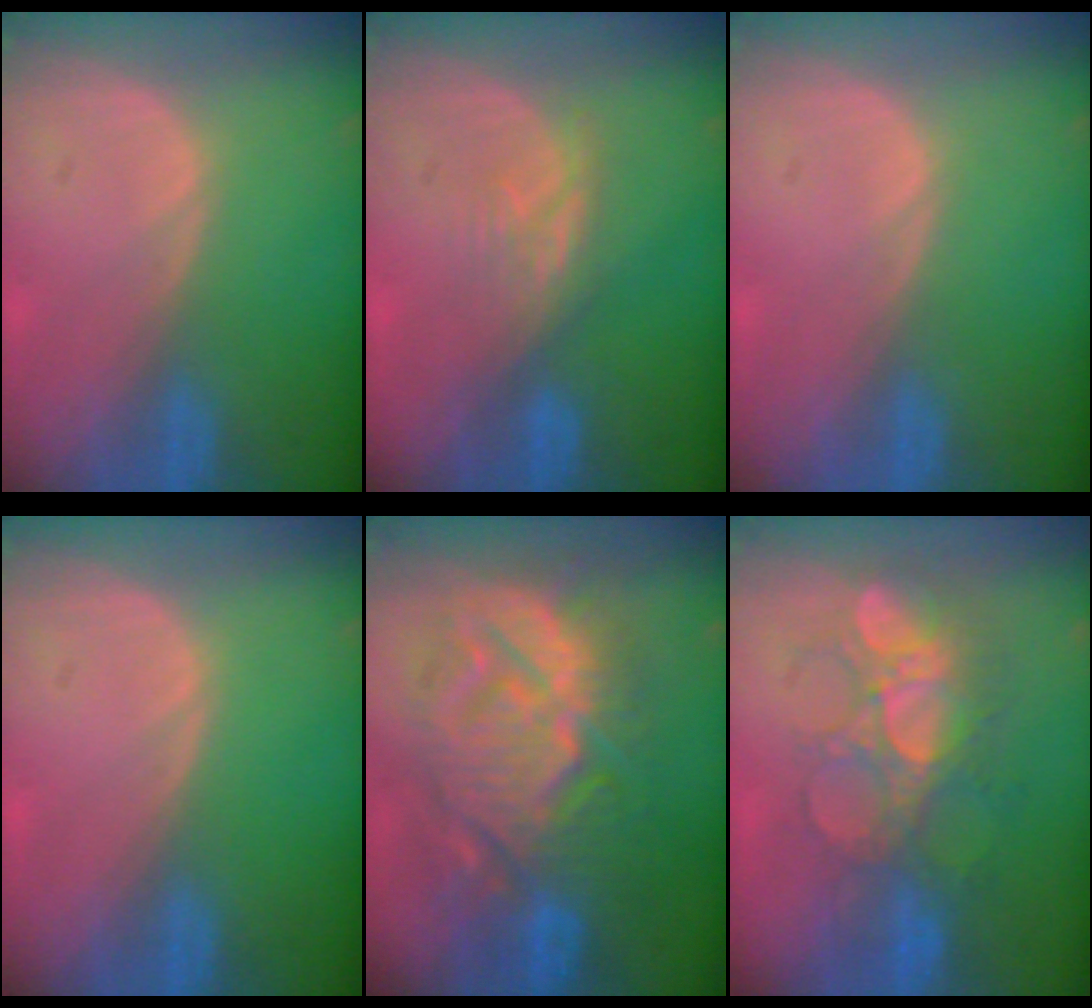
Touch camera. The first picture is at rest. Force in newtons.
{"total": 3.8, "press": 3.7, "slide": 0.5}
{"total": 0.5, "press": 0.1, "slide": 0.5}
{"total": 0.0}
{"total": 13.4, "press": 13.3, "slide": 1.4}
{"total": 9.1, "press": 8.7, "slide": 2.6}